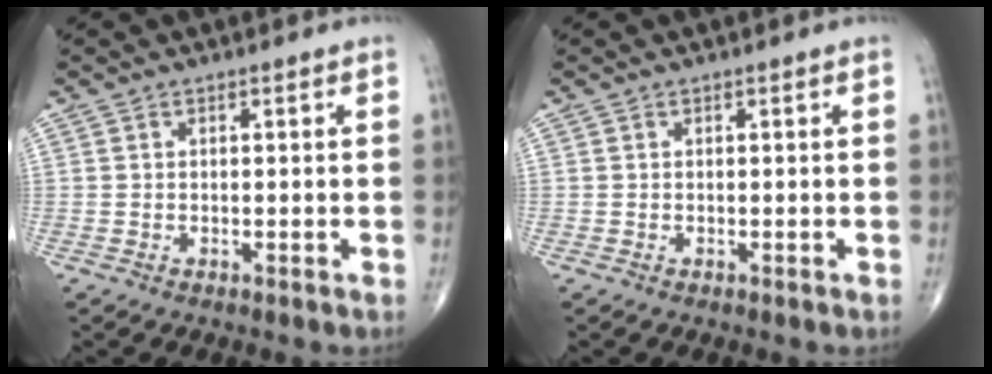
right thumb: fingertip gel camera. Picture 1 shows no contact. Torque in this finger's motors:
{"motor_torque": [0.00, 0.00, 0.01, -0.01, 0.00]}